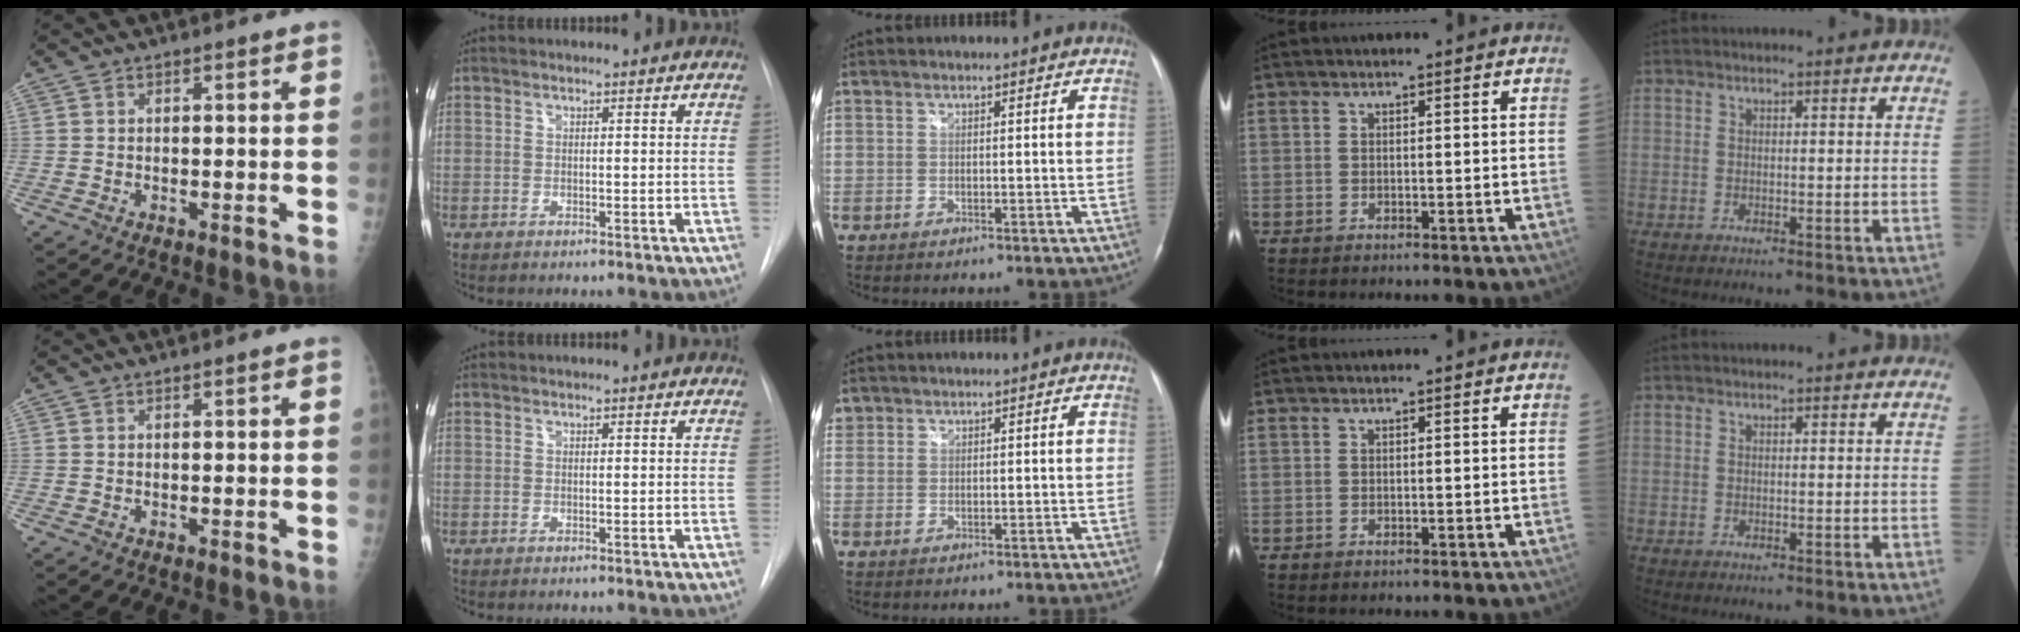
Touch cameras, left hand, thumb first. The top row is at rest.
{"middle": {"total": 1.5, "force": [1.0, 1.2, 0.0], "torque": [0.008, 0.011, 0.017]}}